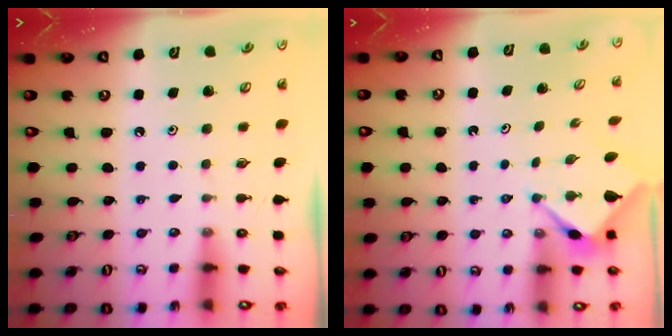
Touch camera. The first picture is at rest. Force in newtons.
{"total": 3.2, "press": 3.2, "slide": 0.3}